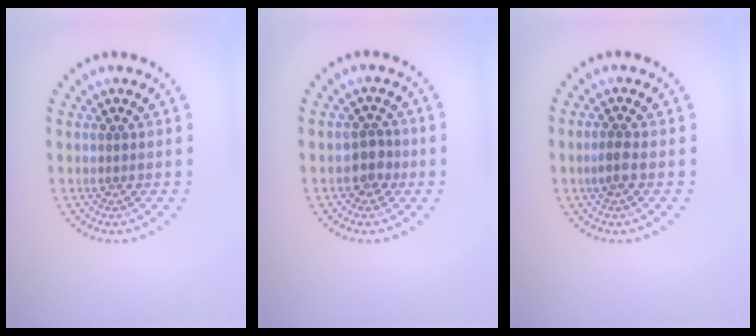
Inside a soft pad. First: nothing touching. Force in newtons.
{"total": 2.0, "press": 1.9, "slide": 0.8}
{"total": 1.5, "press": 1.4, "slide": 0.6}